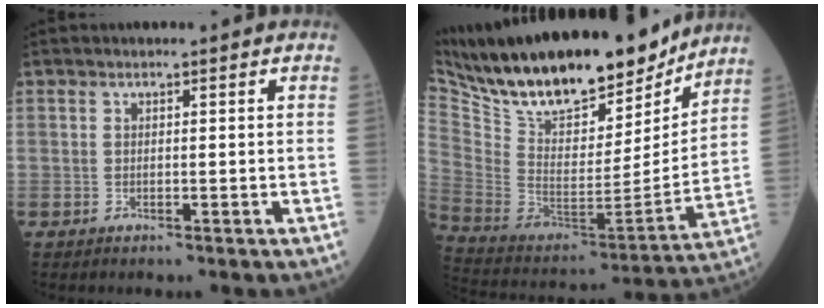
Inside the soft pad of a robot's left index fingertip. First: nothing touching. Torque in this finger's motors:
{"motor_torque": [0.26, -1.00, 0.39, 0.21]}